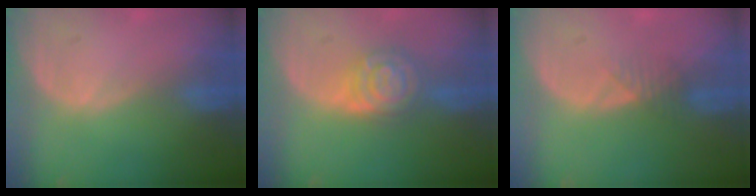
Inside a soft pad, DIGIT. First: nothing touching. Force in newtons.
{"total": 6.5, "press": 6.5, "slide": 0.5}
{"total": 1.9, "press": 1.6, "slide": 1.0}